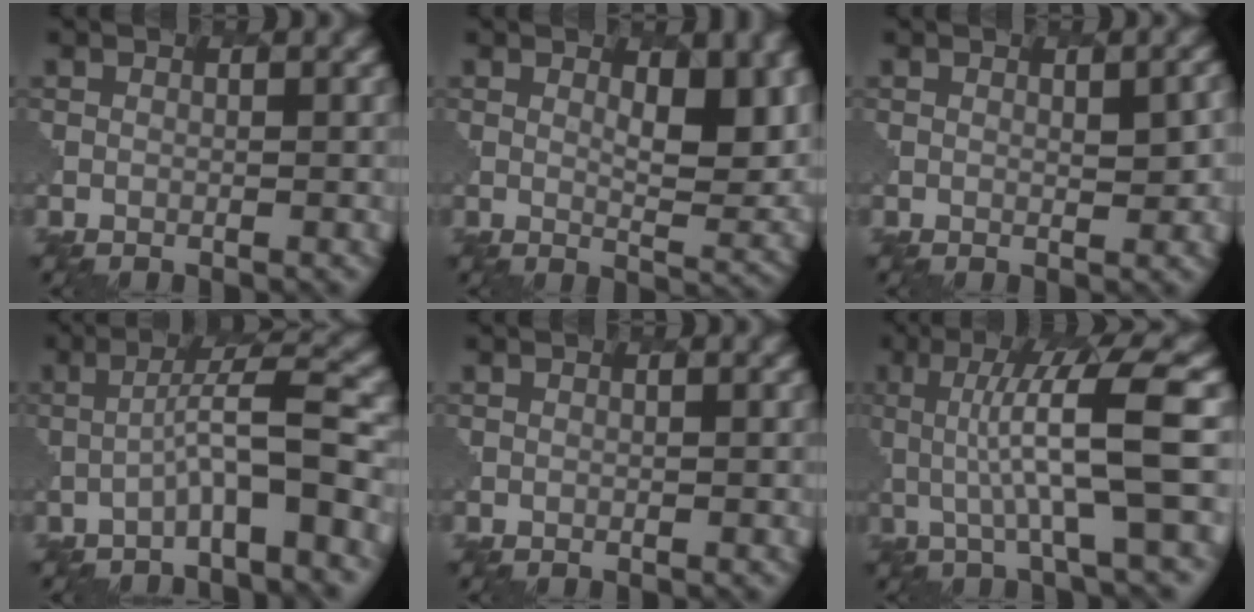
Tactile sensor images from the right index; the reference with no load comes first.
{"total": 5.5, "force": [2.1, 2.2, 4.6], "torque": [-0.064, -0.011, 0.038]}
{"total": 2.3, "force": [0.7, 0.7, 2.1], "torque": [-0.027, -0.002, 0.014]}
{"total": 4.8, "force": [-1.8, 0.5, 4.5], "torque": [-0.066, 0.022, -0.040]}
{"total": 0.0}
{"total": 8.1, "force": [0.6, 1.3, 8.0], "torque": [-0.127, 0.007, 0.014]}